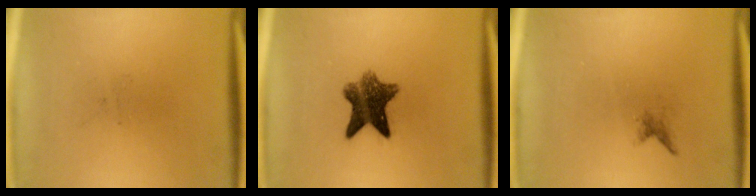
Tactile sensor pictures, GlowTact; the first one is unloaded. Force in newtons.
{"total": 8.2}
{"total": 0.7}